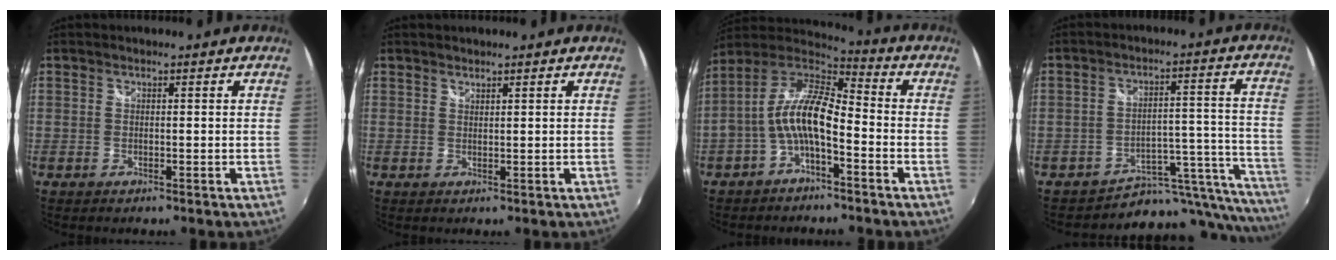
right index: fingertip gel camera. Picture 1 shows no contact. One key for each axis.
{"total": 0.8, "fx": 0.8, "fy": 0.1, "fz": 0.0, "tx": 0.000, "ty": 0.000, "tz": 0.015}
{"total": 11.5, "fx": -3.3, "fy": 4.3, "fz": 10.1, "tx": -0.213, "ty": 0.017, "tz": -0.066}
{"total": 15.5, "fx": -13.0, "fy": 6.9, "fz": 4.7, "tx": -0.036, "ty": 0.041, "tz": -0.171}